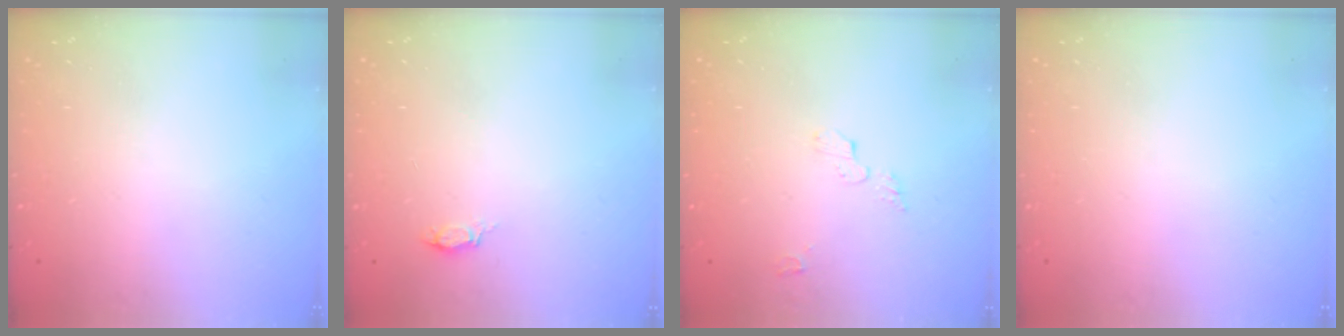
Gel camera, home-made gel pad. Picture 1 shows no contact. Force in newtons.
{"total": 4.5, "press": 4.5, "slide": 0.6}
{"total": 4.9, "press": 4.8, "slide": 0.5}
{"total": 0.0}